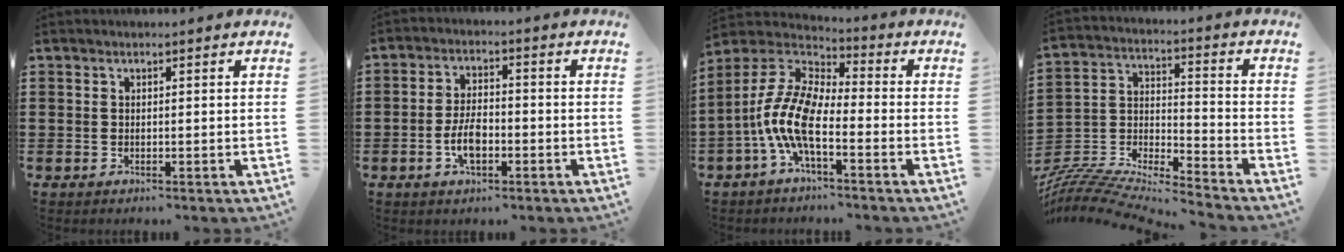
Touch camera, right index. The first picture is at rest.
{"total": 5.6, "force": [-1.8, 2.8, 4.6], "torque": [-0.106, 0.002, -0.038]}
{"total": 10.8, "force": [-4.0, 3.9, 9.3], "torque": [-0.238, -0.018, -0.088]}
{"total": 7.2, "force": [-7.0, 0.6, 1.5], "torque": [-0.047, -0.011, -0.148]}